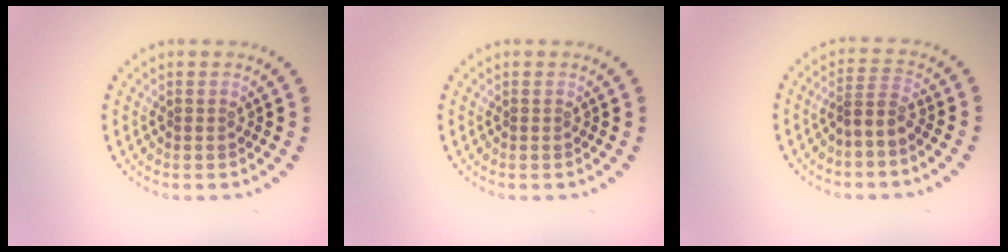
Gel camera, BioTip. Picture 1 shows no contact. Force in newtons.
{"total": 0.0}
{"total": 2.0, "press": 1.3, "slide": 1.5}